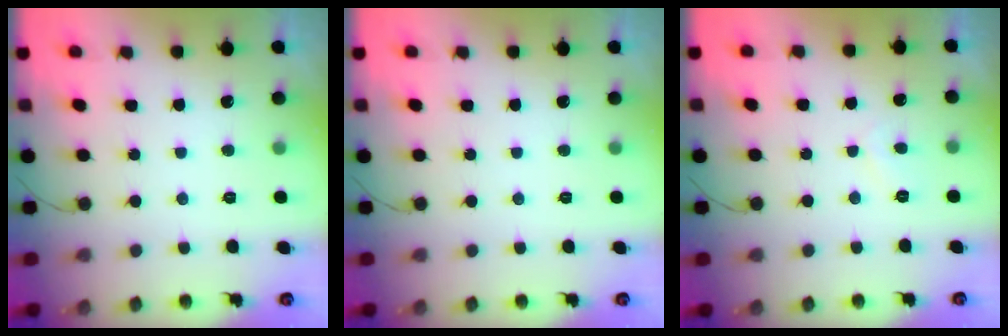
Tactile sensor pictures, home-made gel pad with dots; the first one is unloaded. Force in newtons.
{"total": 0.0}
{"total": 2.0, "press": 1.9, "slide": 0.4}